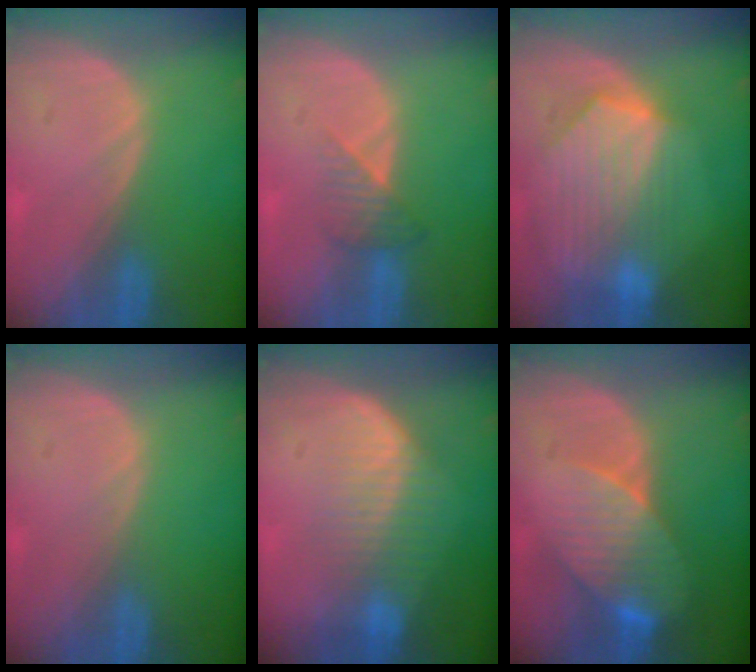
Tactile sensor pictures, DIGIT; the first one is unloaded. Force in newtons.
{"total": 3.4, "press": 3.0, "slide": 1.5}
{"total": 9.4, "press": 8.3, "slide": 4.4}
{"total": 0.0}
{"total": 7.2, "press": 6.6, "slide": 2.8}
{"total": 8.4, "press": 7.4, "slide": 3.9}